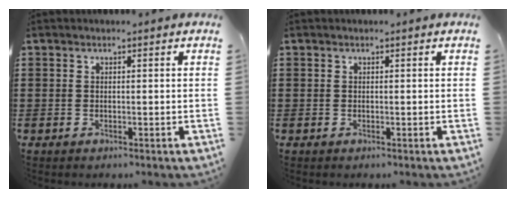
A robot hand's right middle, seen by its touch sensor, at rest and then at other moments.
{"total": 0.0}